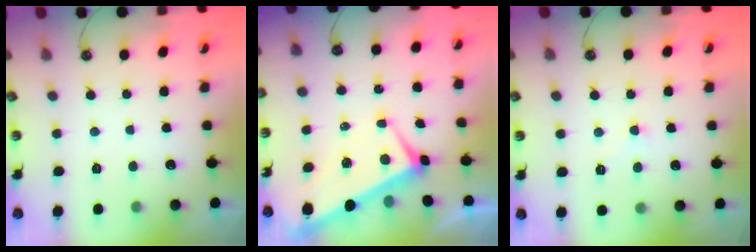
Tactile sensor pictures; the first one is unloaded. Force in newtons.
{"total": 2.2, "press": 2.0, "slide": 0.8}
{"total": 0.5, "press": 0.1, "slide": 0.5}